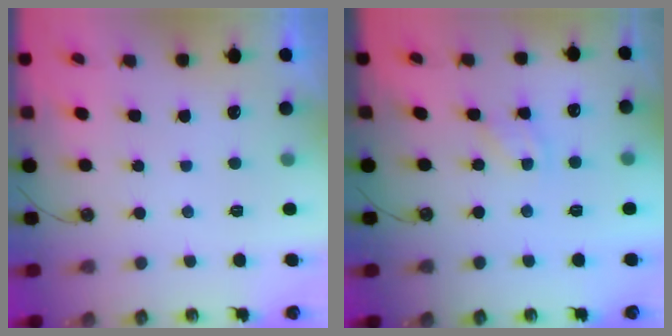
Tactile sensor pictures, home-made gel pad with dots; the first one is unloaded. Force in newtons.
{"total": 3.0, "press": 3.0, "slide": 0.4}